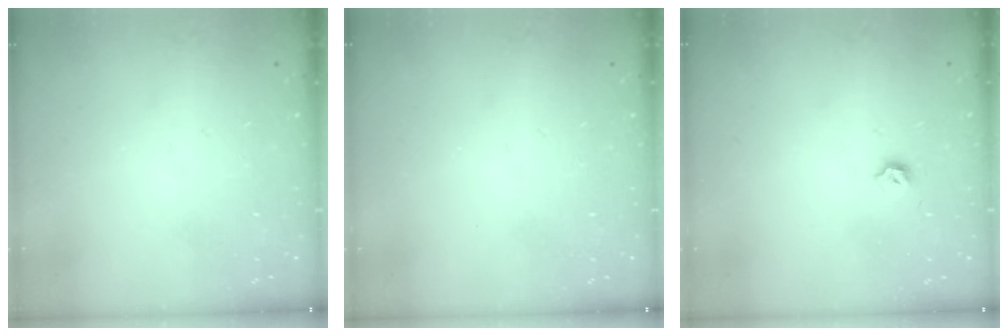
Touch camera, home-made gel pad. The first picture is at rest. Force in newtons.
{"total": 0.0}
{"total": 3.4, "press": 3.3, "slide": 0.7}